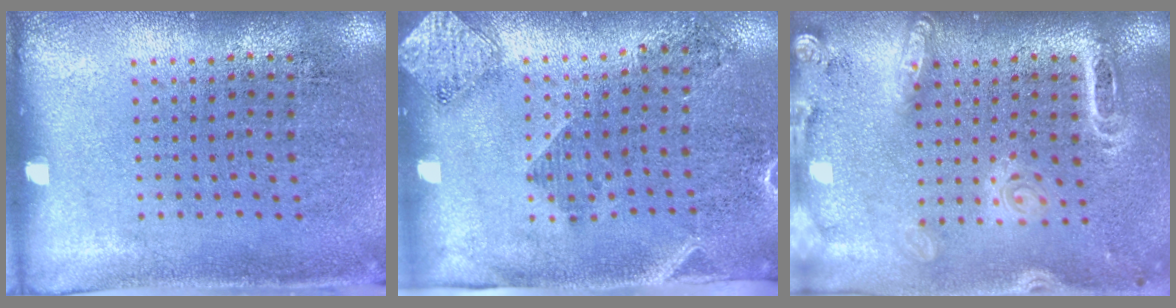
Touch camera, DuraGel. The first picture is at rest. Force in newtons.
{"total": 1.7, "press": 1.4, "slide": 1.0}
{"total": 2.1, "press": 1.8, "slide": 1.0}